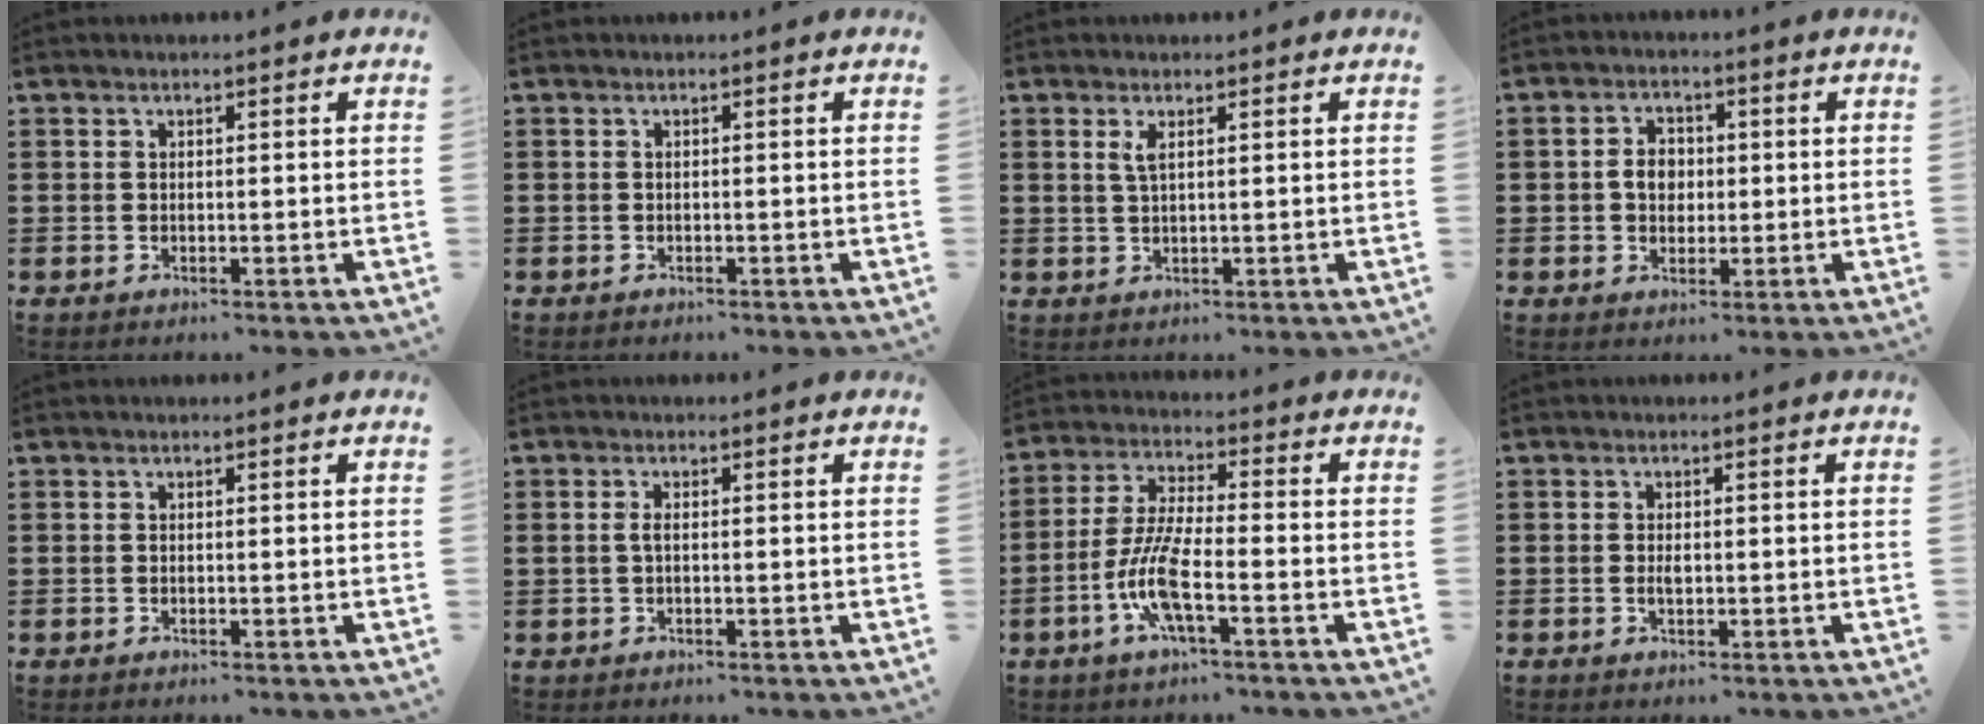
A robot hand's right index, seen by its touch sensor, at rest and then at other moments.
{"total": 0.5, "force": [-0.5, 0.2, 0.0], "torque": [-0.002, 0.002, -0.011]}
{"total": 1.9, "force": [0.8, 0.5, 1.7], "torque": [-0.035, 0.003, 0.013]}
{"total": 3.8, "force": [-0.1, 3.0, 2.4], "torque": [-0.053, 0.012, -0.005]}
{"total": 0.0}
{"total": 1.4, "force": [-0.1, 0.5, 1.3], "torque": [-0.040, -0.005, -0.008]}
{"total": 8.3, "force": [-3.5, 1.7, 7.4], "torque": [-0.169, -0.014, -0.072]}
{"total": 1.3, "force": [-0.2, 0.6, 1.1], "torque": [-0.022, 0.001, -0.004]}